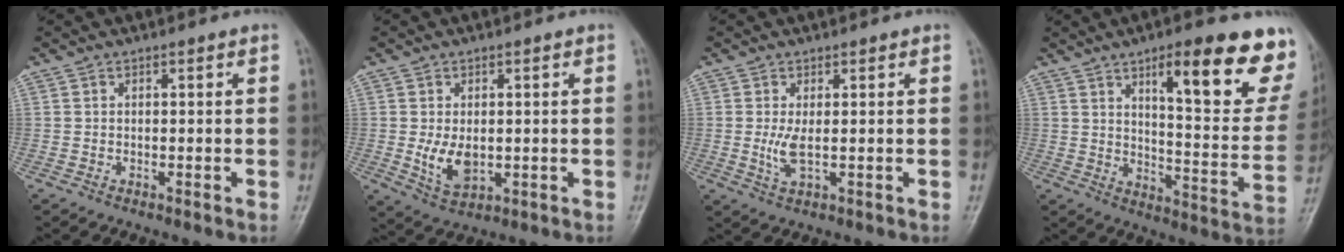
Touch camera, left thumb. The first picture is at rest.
{"total": 6.0, "force": [-0.2, 3.7, 4.7], "torque": [-0.076, -0.015, 0.007]}
{"total": 3.5, "force": [0.2, 1.1, 3.3], "torque": [-0.074, -0.008, 0.008]}
{"total": 21.3, "force": [12.1, 5.8, 16.6], "torque": [-0.174, -0.054, 0.170]}